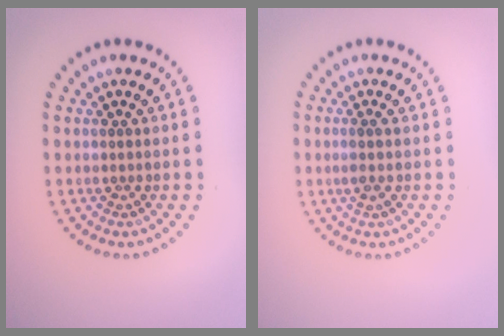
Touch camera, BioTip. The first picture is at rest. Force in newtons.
{"total": 1.0, "press": 0.7, "slide": 0.7}